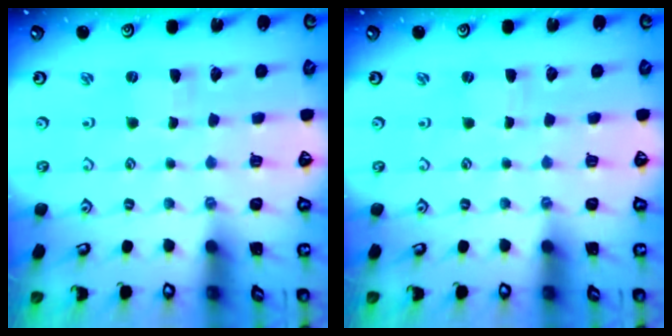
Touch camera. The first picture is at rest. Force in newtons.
{"total": 0.0}